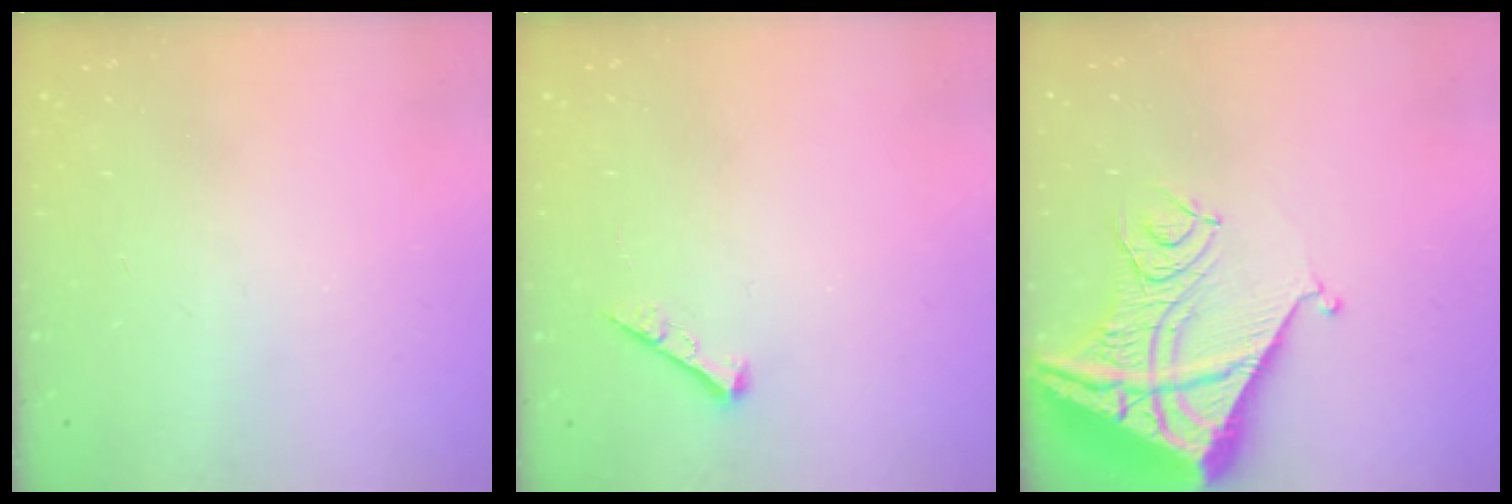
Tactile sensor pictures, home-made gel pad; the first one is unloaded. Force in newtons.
{"total": 3.9, "press": 3.9, "slide": 0.5}
{"total": 15.2, "press": 15.1, "slide": 1.8}